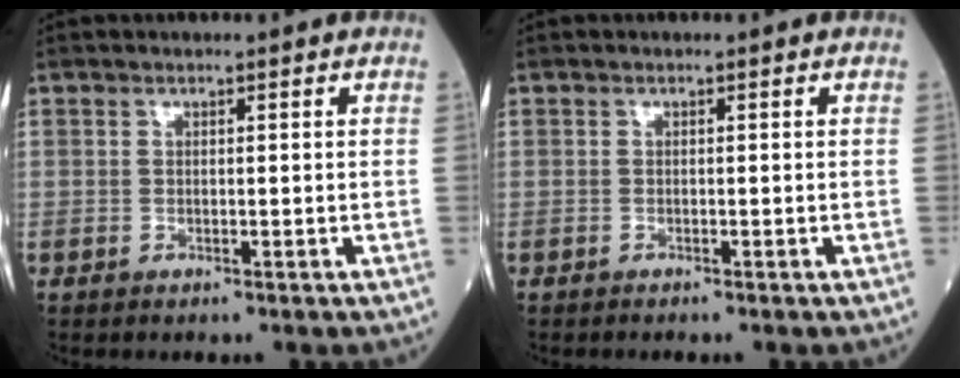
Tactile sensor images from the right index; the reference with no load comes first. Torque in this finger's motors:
{"motor_torque": [-0.03, -0.01, -0.03, 0.00]}